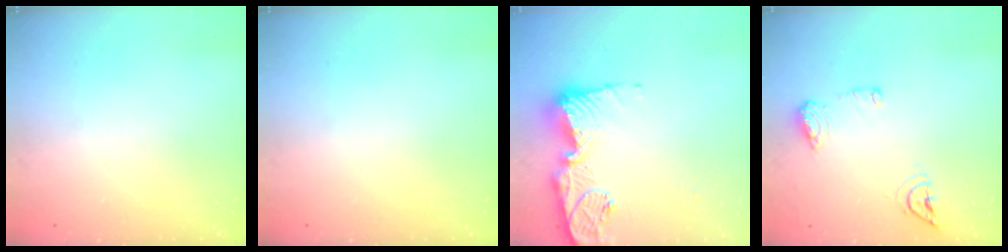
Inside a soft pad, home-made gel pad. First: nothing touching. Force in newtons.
{"total": 0.0}
{"total": 14.0, "press": 13.9, "slide": 1.5}
{"total": 8.5, "press": 8.5, "slide": 0.1}